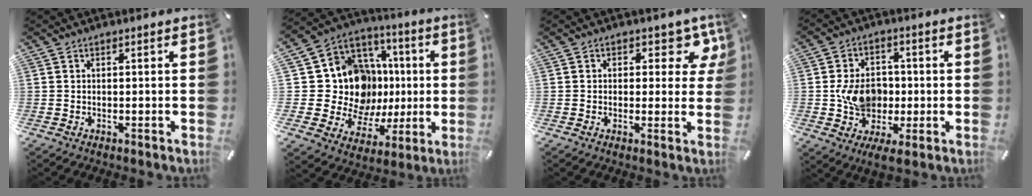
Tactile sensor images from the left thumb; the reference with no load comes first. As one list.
[{"total": 18.3, "force": [1.0, 16.2, 8.5], "torque": [-0.164, -0.035, 0.046]}, {"total": 6.4, "force": [2.8, 4.2, 4.0], "torque": [-0.032, -0.013, 0.041]}, {"total": 9.4, "force": [-0.8, 7.3, 5.8], "torque": [-0.114, 0.013, -0.014]}]